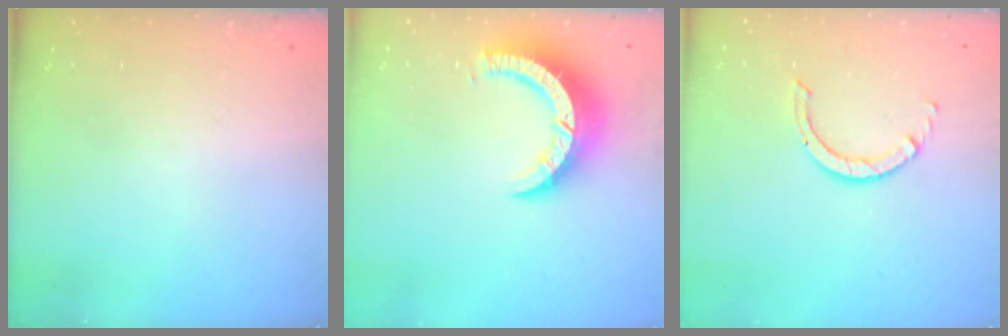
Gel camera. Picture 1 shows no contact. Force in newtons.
{"total": 10.3, "press": 10.2, "slide": 1.1}
{"total": 2.9, "press": 2.9, "slide": 0.2}